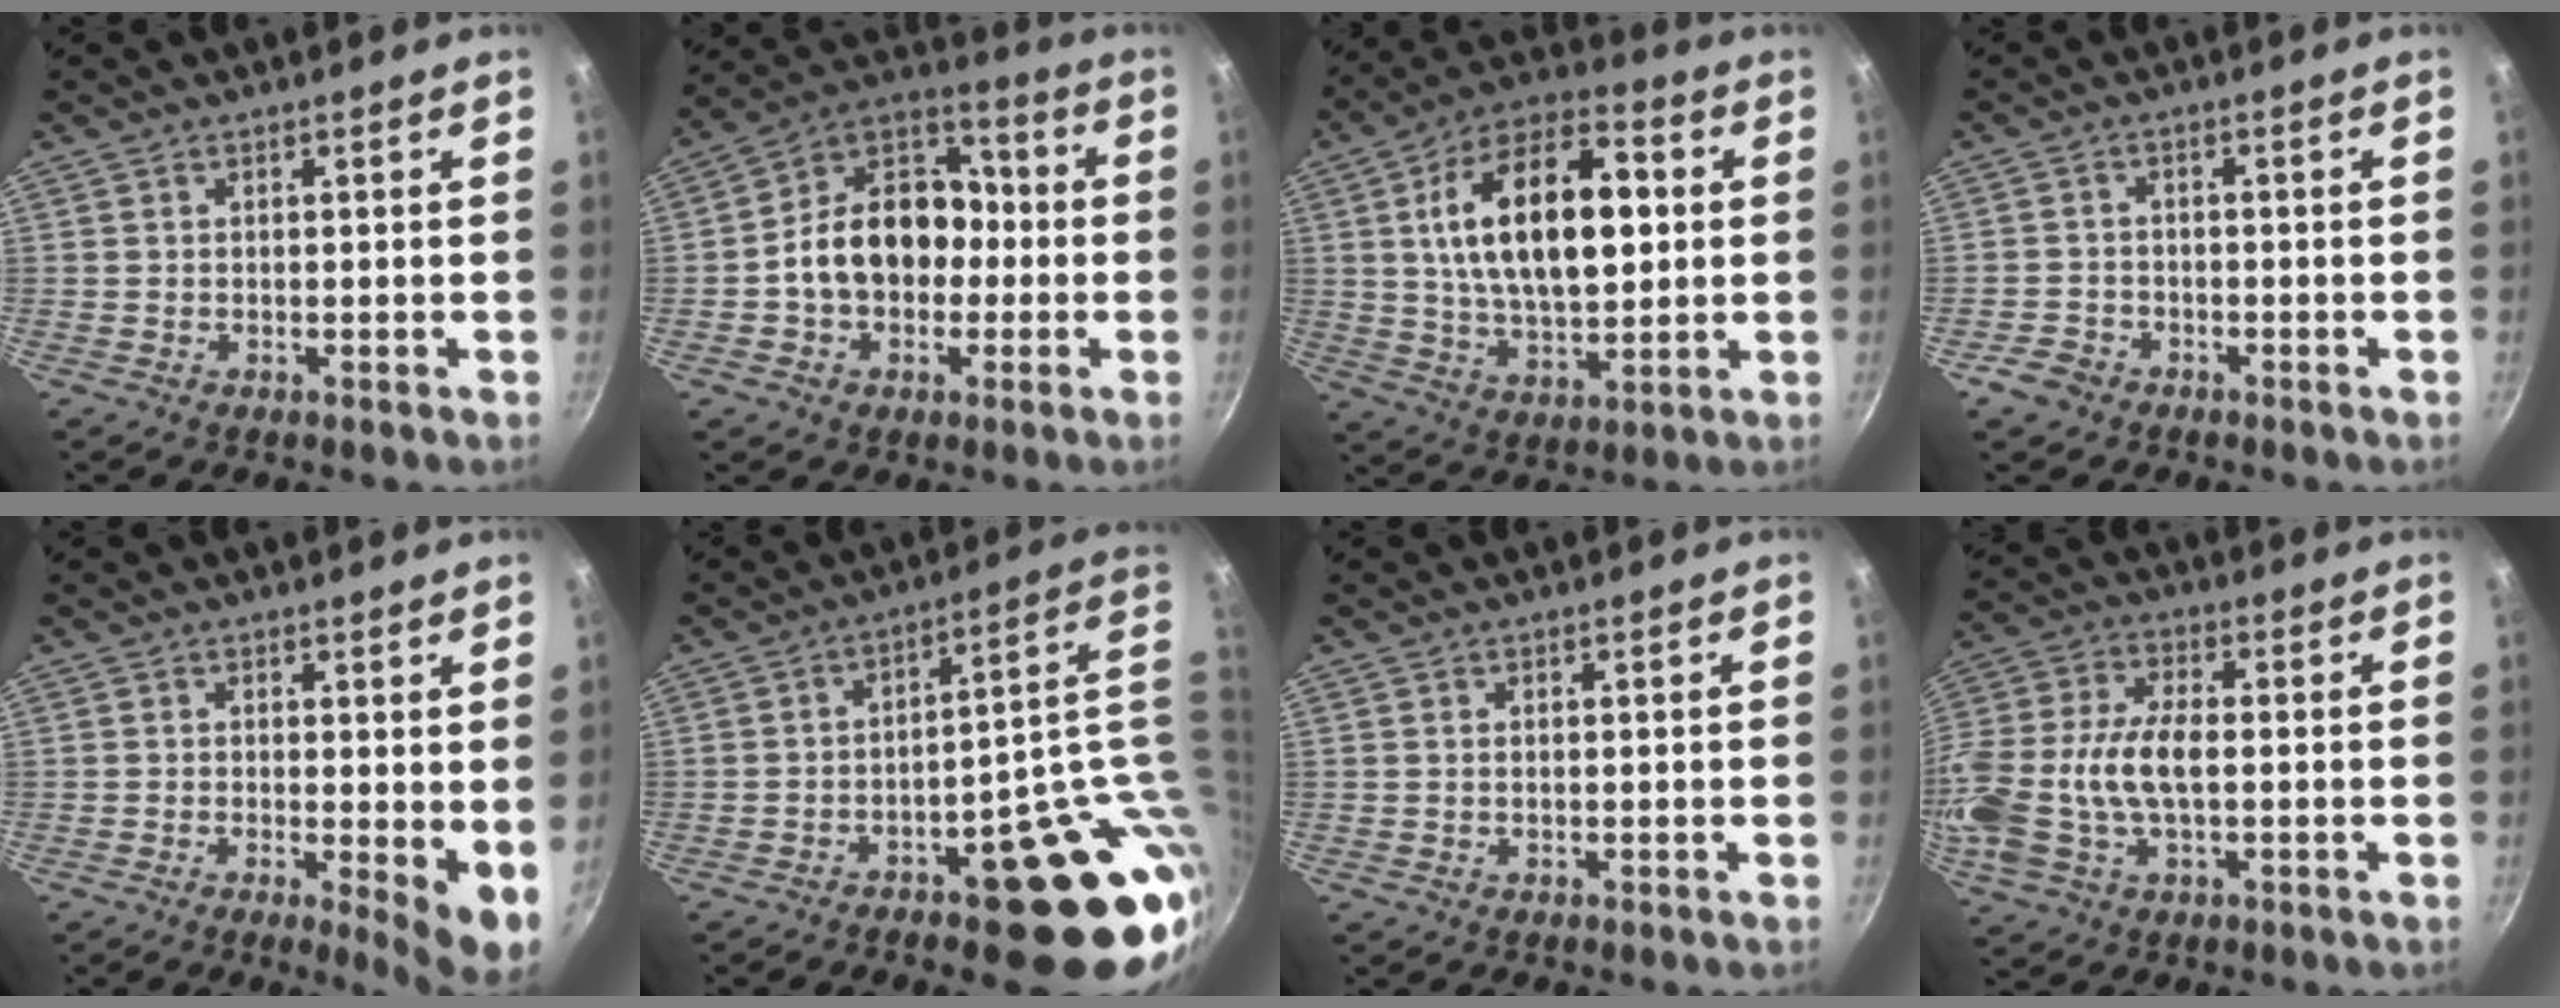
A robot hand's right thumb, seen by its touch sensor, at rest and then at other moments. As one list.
[{"total": 16.8, "force": [-1.4, 12.2, 11.4], "torque": [-0.150, 0.044, -0.030]}, {"total": 21.2, "force": [3.5, 11.1, 17.8], "torque": [-0.278, 0.008, 0.055]}, {"total": 3.4, "force": [-2.3, 2.4, 0.9], "torque": [-0.013, 0.014, -0.041]}, {"total": 6.0, "force": [0.1, 1.7, 5.8], "torque": [-0.080, -0.015, 0.003]}, {"total": 23.3, "force": [-7.4, 7.3, 20.9], "torque": [-0.180, 0.057, -0.092]}, {"total": 0.0}, {"total": 18.8, "force": [-1.9, 10.5, 15.6], "torque": [-0.376, 0.011, -0.031]}]